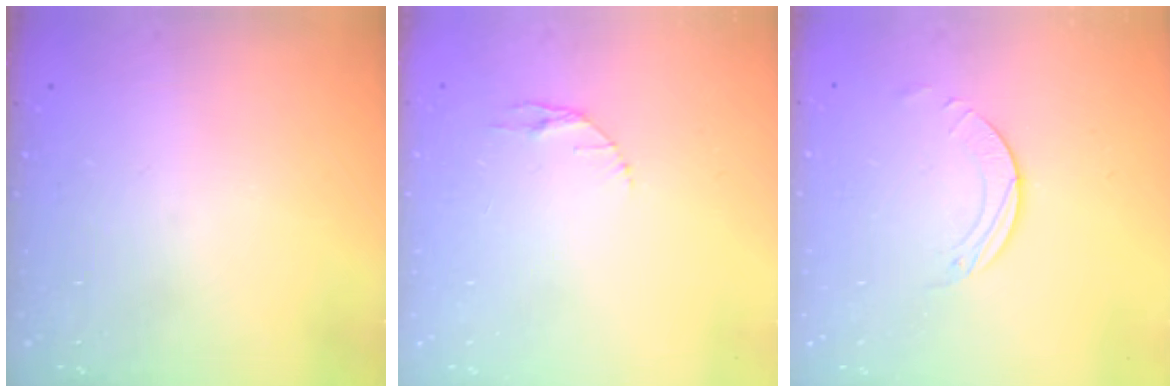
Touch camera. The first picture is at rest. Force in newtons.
{"total": 2.9, "press": 2.9, "slide": 0.4}
{"total": 2.0, "press": 2.0, "slide": 0.2}